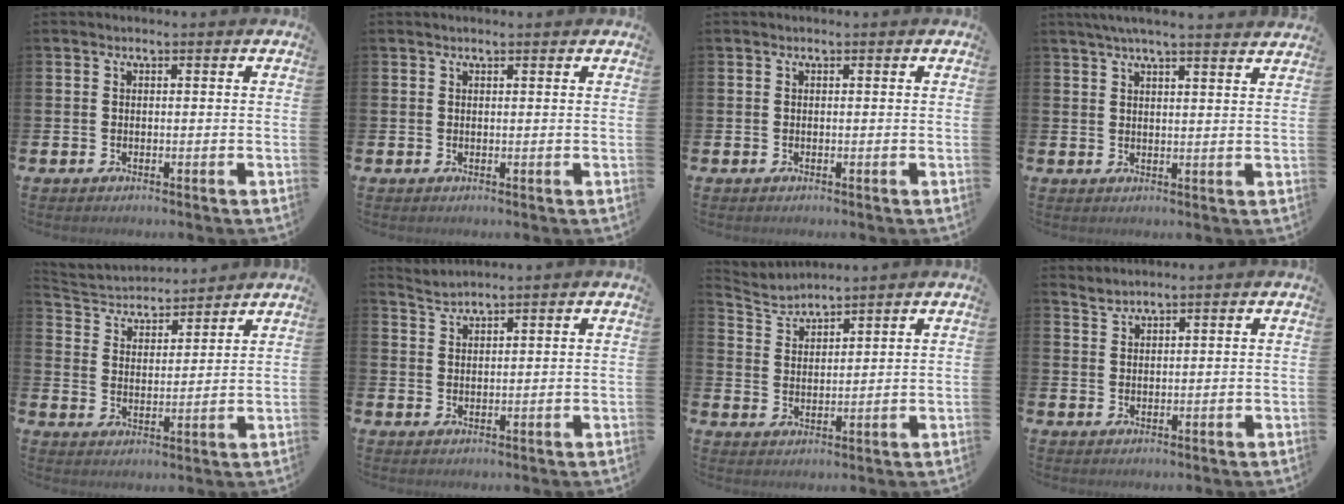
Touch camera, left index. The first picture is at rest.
{"total": 0.6, "force": [0.6, 0.0, 0.2], "torque": [-0.003, 0.000, 0.011]}
{"total": 0.0}
{"total": 4.5, "force": [4.2, -0.3, 1.6], "torque": [-0.040, -0.011, 0.076]}
{"total": 4.1, "force": [3.9, 1.3, -0.2], "torque": [-0.023, -0.030, 0.066]}
{"total": 2.2, "force": [2.1, -0.2, -0.2], "torque": [-0.007, -0.003, 0.042]}
{"total": 3.4, "force": [3.4, 0.2, -0.4], "torque": [-0.011, -0.021, 0.061]}
{"total": 1.9, "force": [1.9, -0.1, -0.3], "torque": [-0.005, -0.003, 0.037]}